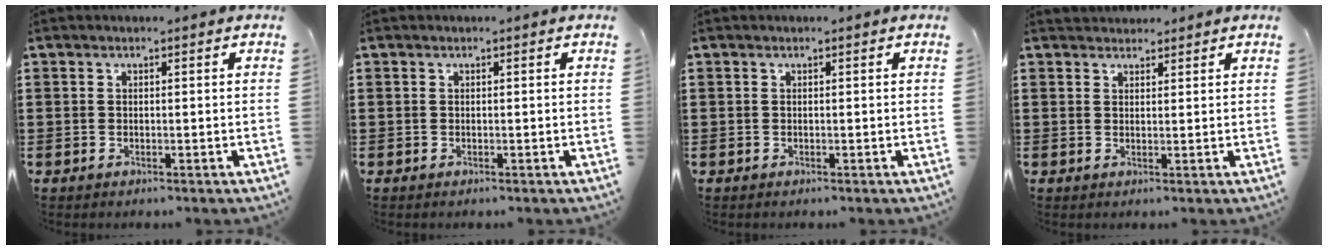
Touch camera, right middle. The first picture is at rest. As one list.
[{"total": 0.0}, {"total": 0.0}, {"total": 1.7, "force": [1.6, 0.6, -0.2], "torque": [0.007, 0.002, 0.030]}]